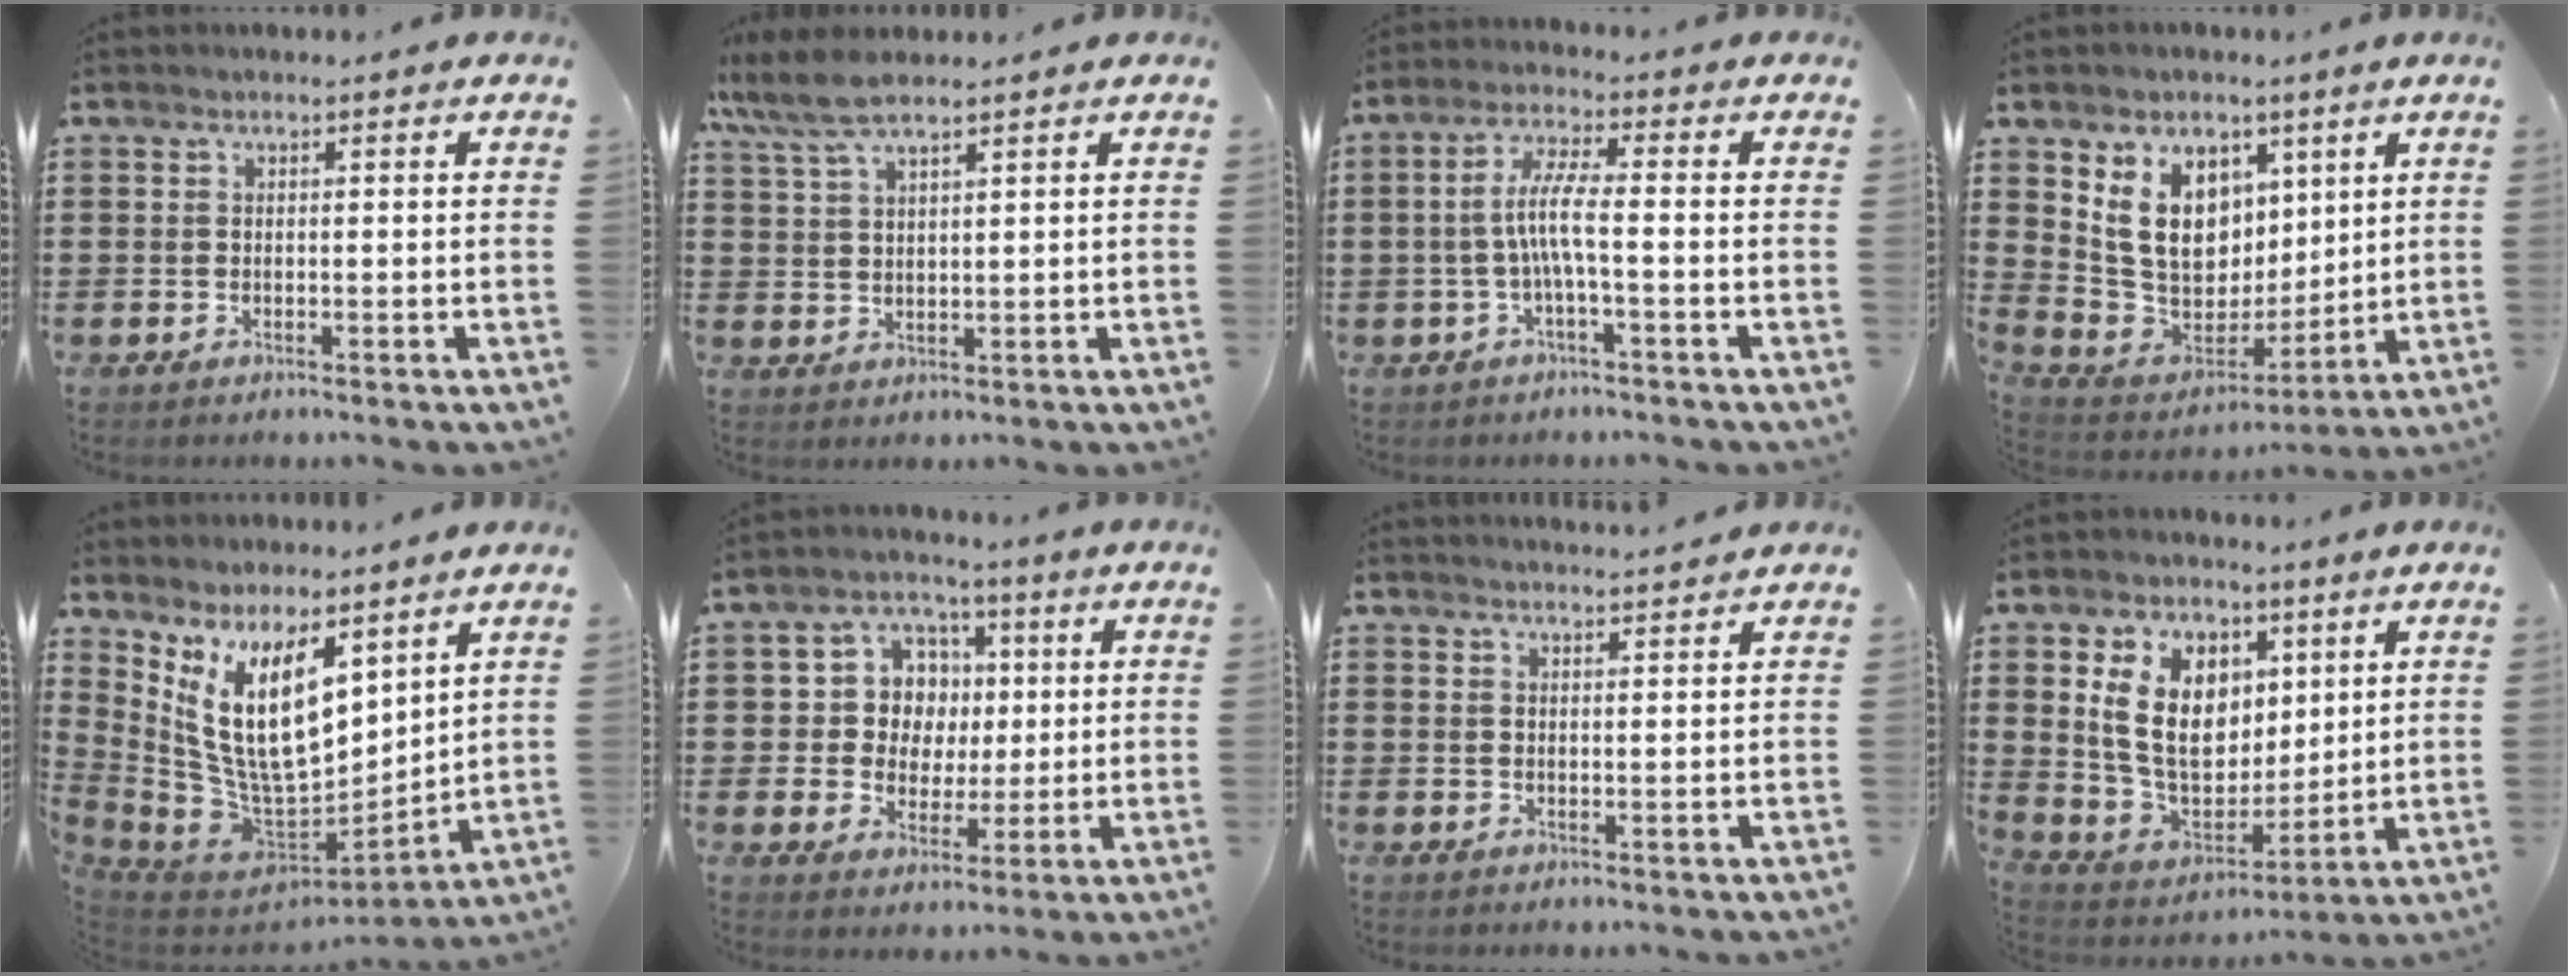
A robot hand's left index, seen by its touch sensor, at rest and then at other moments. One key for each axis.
{"total": 5.7, "fx": 4.5, "fy": 1.0, "fz": 3.5, "tx": -0.087, "ty": -0.006, "tz": 0.080}
{"total": 6.1, "fx": -1.2, "fy": 0.8, "fz": 6.0, "tx": -0.122, "ty": 0.000, "tz": -0.031}
{"total": 11.2, "fx": 4.8, "fy": 8.6, "fz": 5.4, "tx": -0.146, "ty": -0.015, "tz": 0.097}
{"total": 14.2, "fx": 6.2, "fy": 6.6, "fz": 10.9, "tx": -0.256, "ty": -0.038, "tz": 0.118}
{"total": 7.7, "fx": 1.1, "fy": 7.2, "fz": 2.5, "tx": -0.074, "ty": 0.018, "tz": 0.020}
{"total": 1.7, "fx": 1.7, "fy": -0.1, "fz": 0.1, "tx": -0.006, "ty": -0.001, "tz": 0.034}
{"total": 12.0, "fx": 4.2, "fy": 8.6, "fz": 7.2, "tx": -0.178, "ty": -0.003, "tz": 0.079}